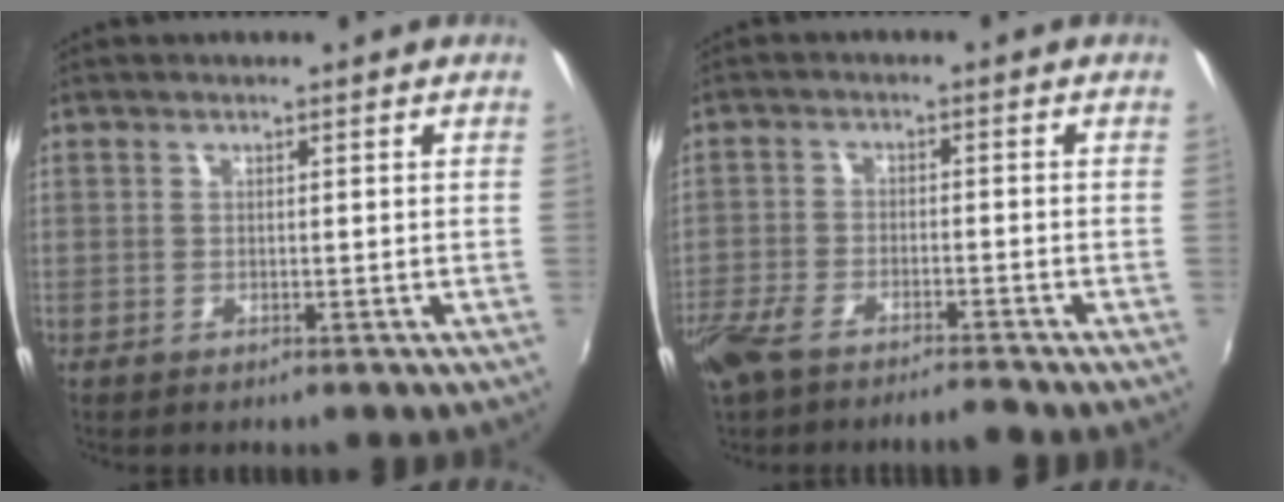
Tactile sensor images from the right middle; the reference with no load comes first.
{"total": 8.3, "force": [-6.7, 2.1, 4.5], "torque": [-0.115, -0.024, -0.127]}